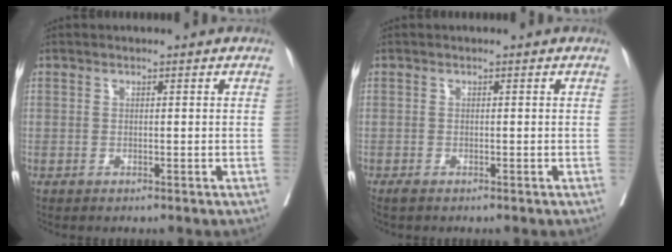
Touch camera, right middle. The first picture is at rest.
{"total": 0.7, "force": [-0.6, 0.2, 0.3], "torque": [-0.013, -0.004, -0.011]}